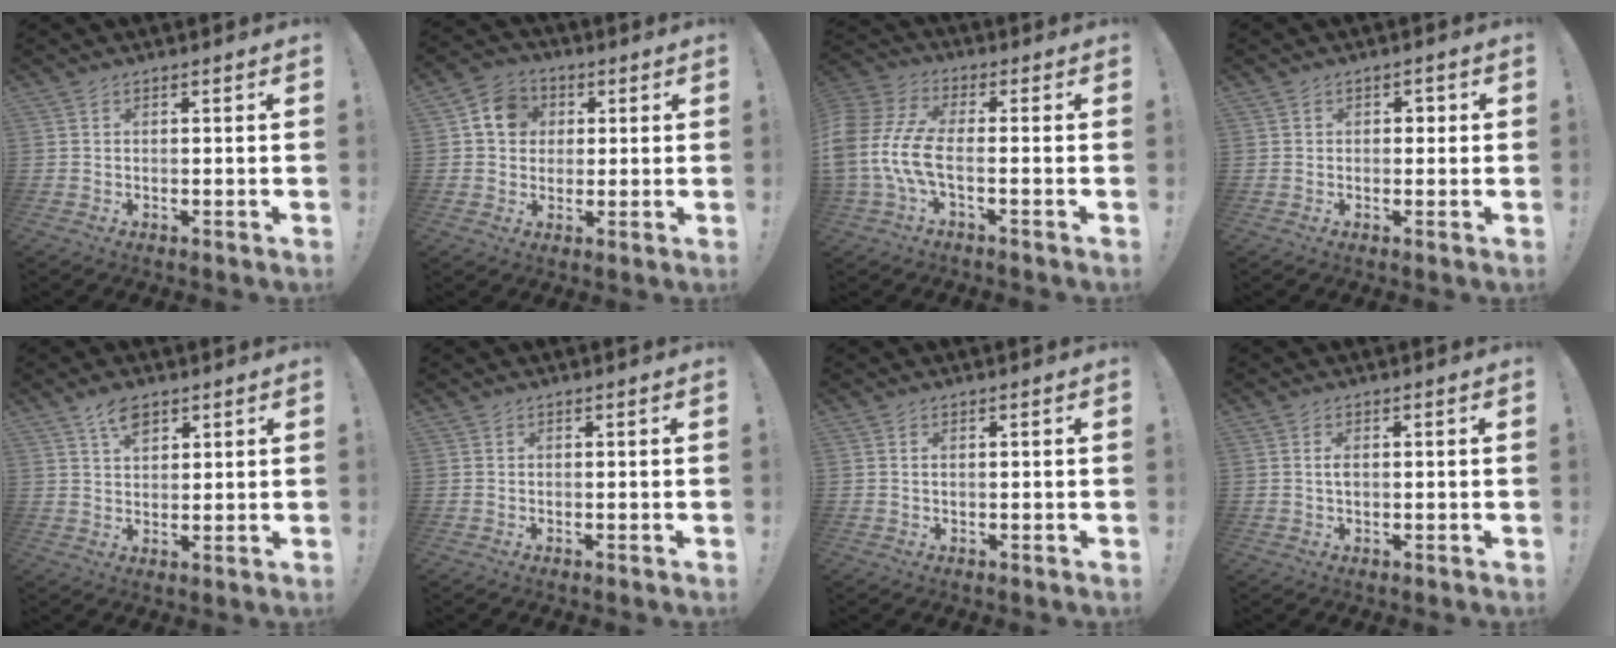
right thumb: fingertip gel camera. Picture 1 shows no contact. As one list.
[{"total": 9.2, "force": [2.5, 8.1, 3.7], "torque": [-0.050, -0.001, 0.050]}, {"total": 12.7, "force": [-2.5, 6.7, 10.6], "torque": [-0.229, 0.002, -0.039]}, {"total": 1.9, "force": [-0.1, 1.6, 1.0], "torque": [-0.009, 0.003, -0.007]}, {"total": 5.8, "force": [3.6, 3.0, 3.4], "torque": [-0.060, -0.010, 0.064]}, {"total": 0.0}, {"total": 0.6, "force": [0.2, 0.2, 0.6], "torque": [-0.013, 0.002, 0.003]}, {"total": 1.6, "force": [0.1, 0.7, 1.4], "torque": [-0.022, 0.001, -0.002]}]